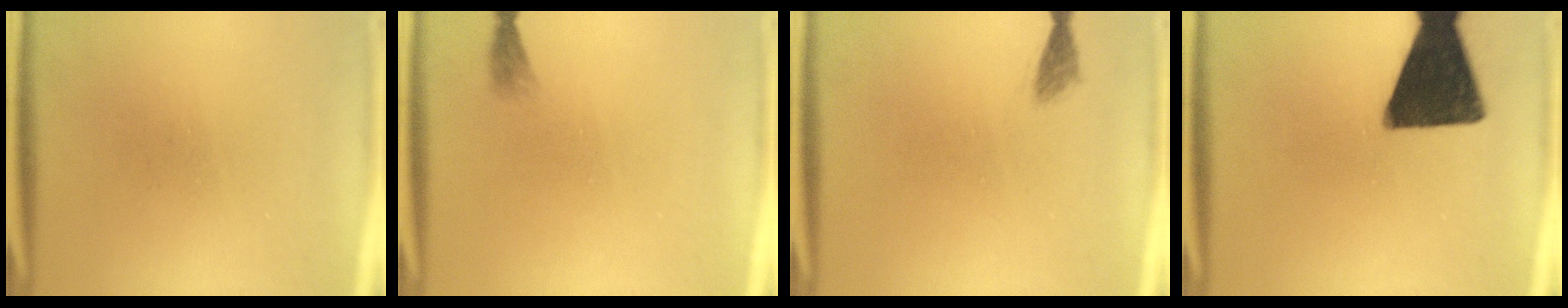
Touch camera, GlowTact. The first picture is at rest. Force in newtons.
{"total": 1.1}
{"total": 1.3}
{"total": 17.2}